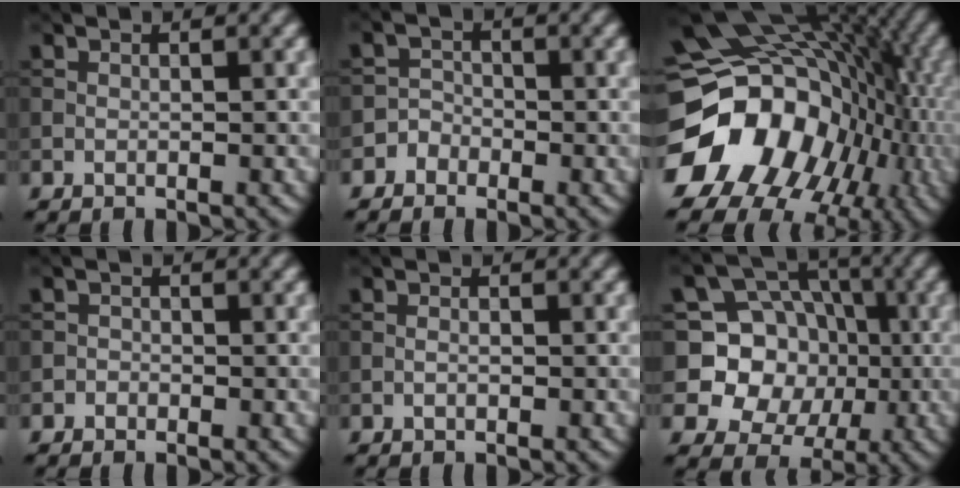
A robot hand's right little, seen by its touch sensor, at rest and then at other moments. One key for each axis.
{"total": 1.8, "fx": -1.3, "fy": 1.3, "fz": -0.1, "tx": 0.018, "ty": 0.011, "tz": -0.029}
{"total": 18.8, "fx": -4.0, "fy": 15.1, "fz": 10.3, "tx": -0.200, "ty": -0.015, "tz": -0.072}
{"total": 0.8, "fx": -0.5, "fy": 0.6, "fz": -0.1, "tx": 0.006, "ty": -0.002, "tz": -0.013}
{"total": 0.6, "fx": -0.5, "fy": 0.1, "fz": 0.4, "tx": -0.013, "ty": 0.000, "tz": -0.011}
{"total": 9.7, "fx": 0.0, "fy": 8.8, "fz": 4.0, "tx": -0.077, "ty": 0.026, "tz": -0.031}